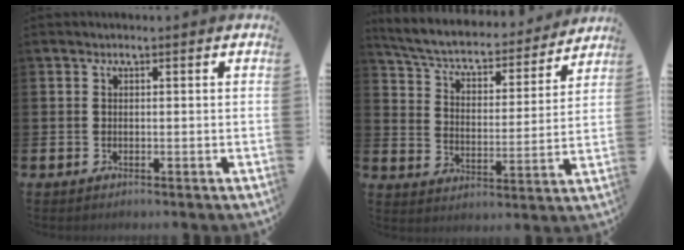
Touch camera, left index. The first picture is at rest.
{"total": 6.0, "force": [5.4, 1.5, 2.1], "torque": [-0.071, -0.044, 0.085]}